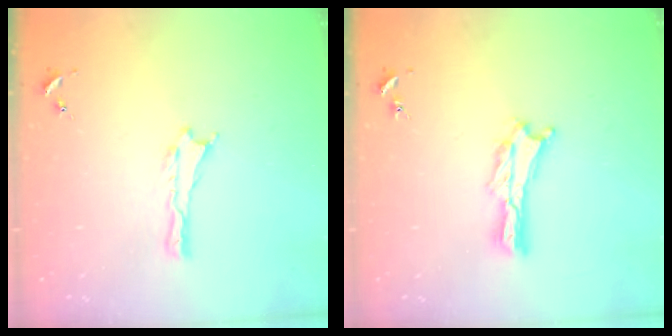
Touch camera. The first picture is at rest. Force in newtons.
{"total": 1.8, "press": 1.8, "slide": 0.2}